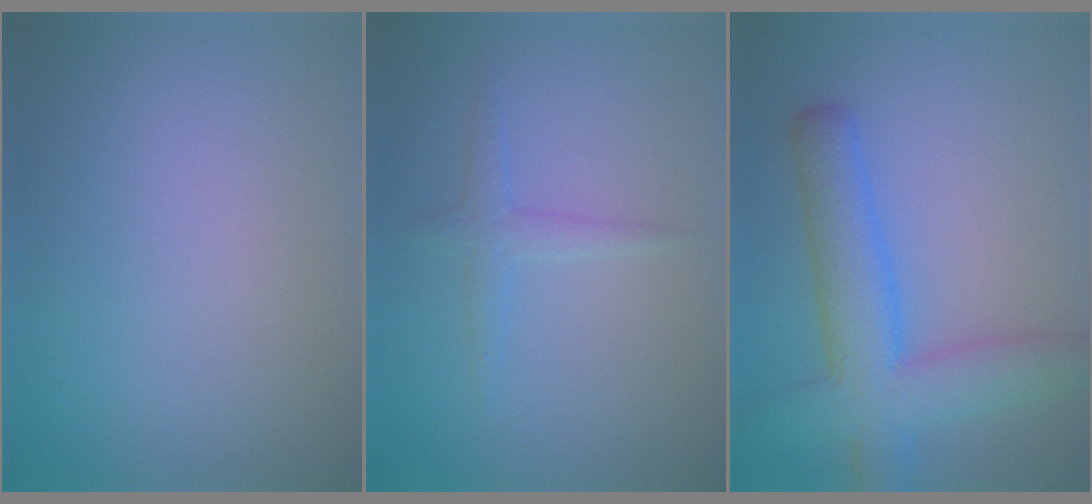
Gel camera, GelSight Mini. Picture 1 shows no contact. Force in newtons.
{"total": 1.7, "press": 1.7, "slide": 0.0}
{"total": 7.0, "press": 7.0, "slide": 0.3}